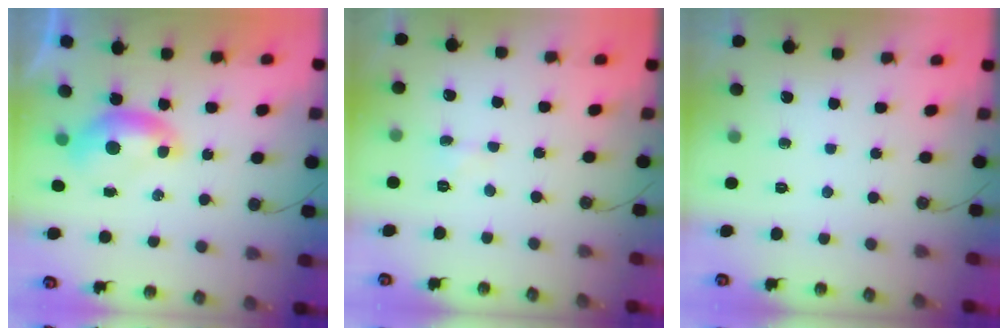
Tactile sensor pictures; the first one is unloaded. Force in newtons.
{"total": 0.5, "press": 0.5, "slide": 0.2}
{"total": 0.0}